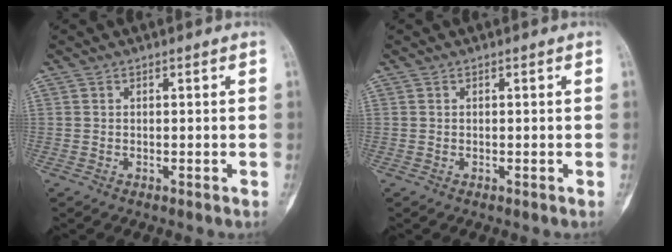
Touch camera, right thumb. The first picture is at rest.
{"total": 0.0}